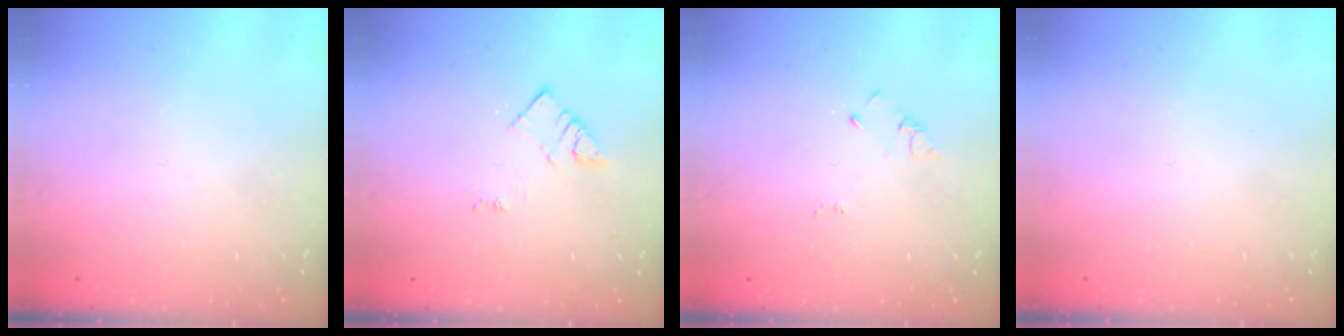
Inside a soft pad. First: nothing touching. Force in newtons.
{"total": 2.7, "press": 2.6, "slide": 0.4}
{"total": 2.9, "press": 2.9, "slide": 0.3}
{"total": 1.7, "press": 1.7, "slide": 0.1}